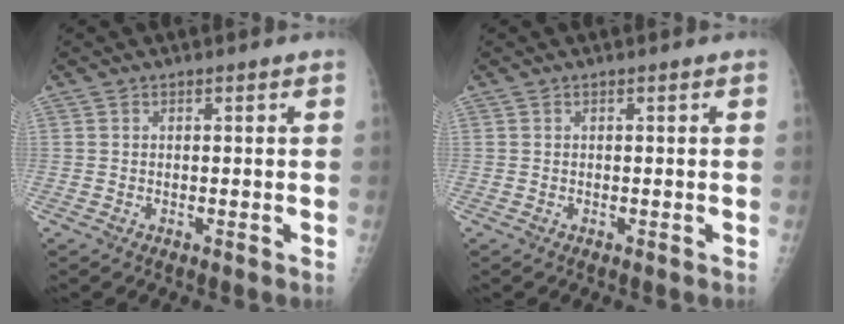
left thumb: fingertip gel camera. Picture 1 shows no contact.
{"total": 0.0}